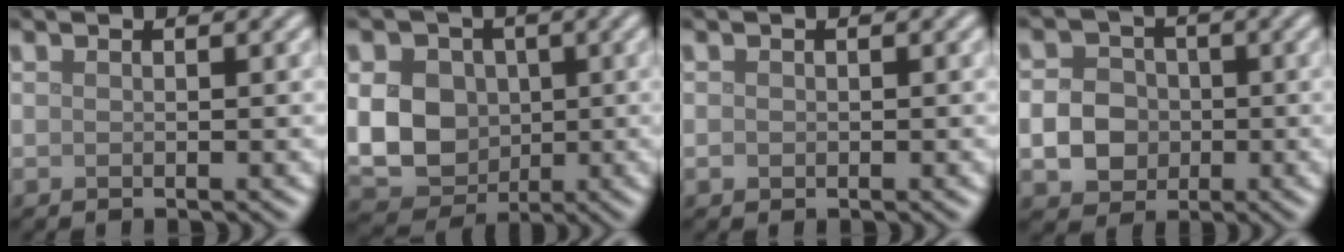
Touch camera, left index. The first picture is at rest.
{"total": 10.9, "force": [0.8, 9.2, 5.8], "torque": [-0.100, 0.017, -0.008]}
{"total": 0.5, "force": [-0.1, 0.5, 0.2], "torque": [0.000, -0.003, -0.003]}
{"total": 4.1, "force": [-0.7, 3.5, 1.9], "torque": [-0.034, 0.003, -0.018]}